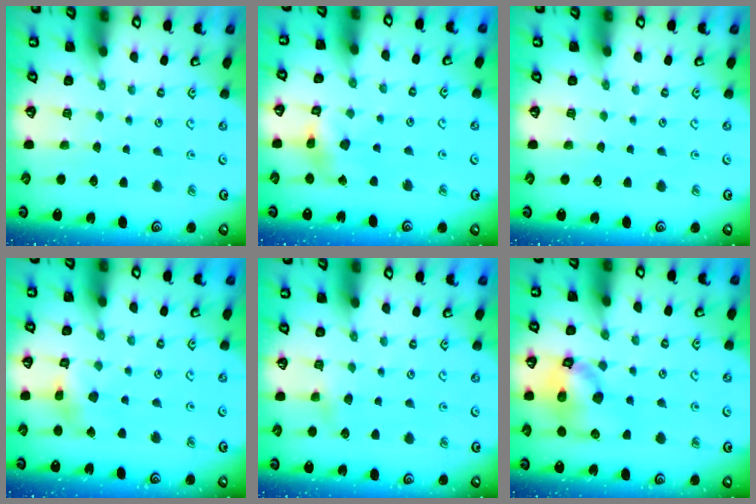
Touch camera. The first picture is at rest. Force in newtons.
{"total": 9.4, "press": 9.3, "slide": 1.3}
{"total": 0.0}
{"total": 8.6, "press": 8.6, "slide": 1.0}
{"total": 3.4, "press": 3.4, "slide": 0.4}
{"total": 14.6, "press": 14.4, "slide": 2.2}